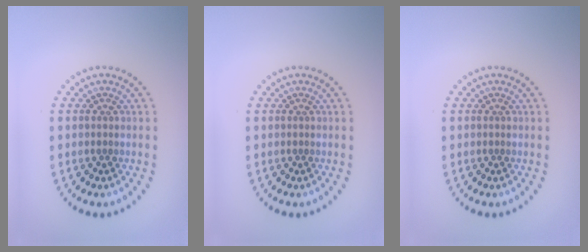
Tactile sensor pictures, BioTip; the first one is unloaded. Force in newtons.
{"total": 0.0}
{"total": 0.0}